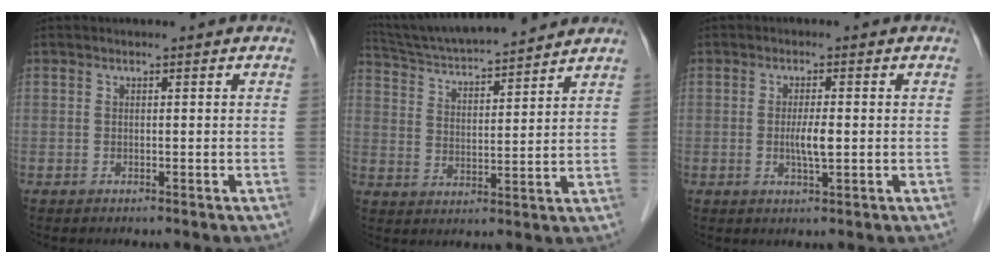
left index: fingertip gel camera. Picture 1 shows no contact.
{"total": 16.3, "force": [14.9, 1.1, 6.4], "torque": [-0.119, 0.020, 0.240]}
{"total": 3.3, "force": [-0.3, 0.4, 3.2], "torque": [-0.065, -0.004, -0.006]}